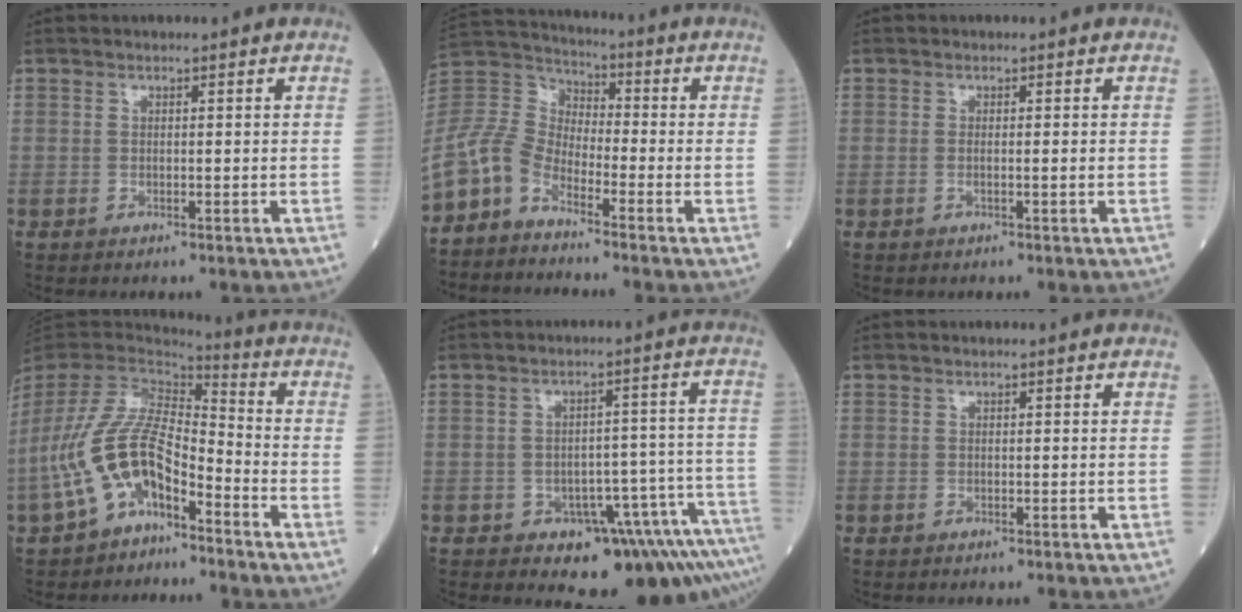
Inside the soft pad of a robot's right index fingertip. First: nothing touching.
{"total": 9.4, "force": [-7.3, 4.2, 4.2], "torque": [-0.102, 0.028, -0.155]}
{"total": 0.9, "force": [-0.1, -0.1, 0.9], "torque": [-0.018, 0.000, 0.001]}
{"total": 12.5, "force": [-6.1, 5.6, 9.4], "torque": [-0.205, 0.019, -0.116]}
{"total": 10.9, "force": [-7.8, 3.3, 6.8], "torque": [-0.055, 0.037, -0.102]}
{"total": 0.0}